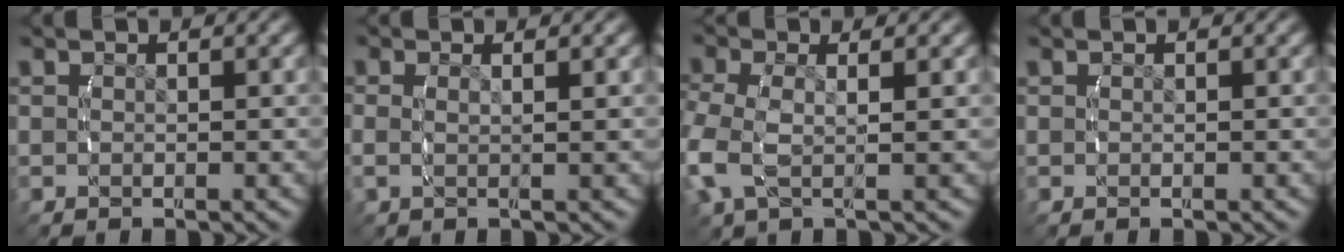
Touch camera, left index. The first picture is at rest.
{"total": 1.7, "force": [0.2, 0.8, 1.5], "torque": [-0.034, -0.008, 0.002]}
{"total": 3.8, "force": [-0.2, 2.5, 2.9], "torque": [-0.092, -0.018, 0.000]}
{"total": 0.0}